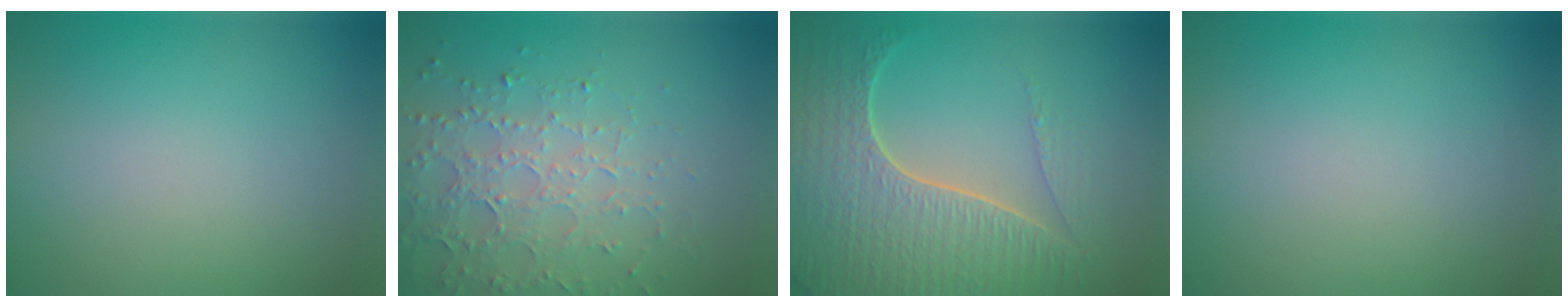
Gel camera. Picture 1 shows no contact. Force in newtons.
{"total": 3.7, "press": 3.7, "slide": 0.5}
{"total": 7.5, "press": 5.6, "slide": 5.1}
{"total": 0.0}